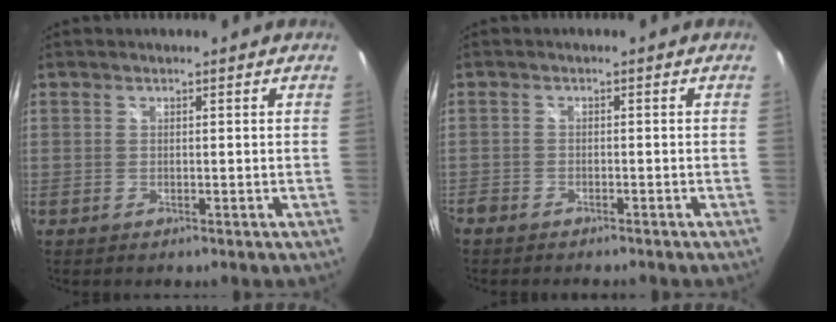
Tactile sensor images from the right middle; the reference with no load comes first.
{"total": 3.5, "force": [-3.0, 1.4, 0.8], "torque": [-0.031, -0.012, -0.054]}